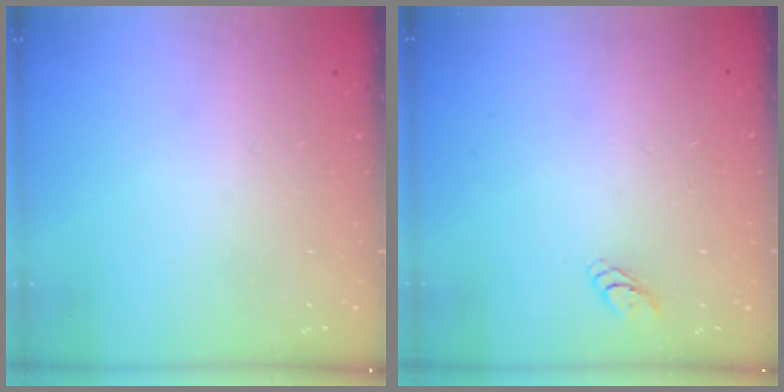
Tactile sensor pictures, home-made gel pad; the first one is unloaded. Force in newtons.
{"total": 2.8, "press": 2.8, "slide": 0.3}